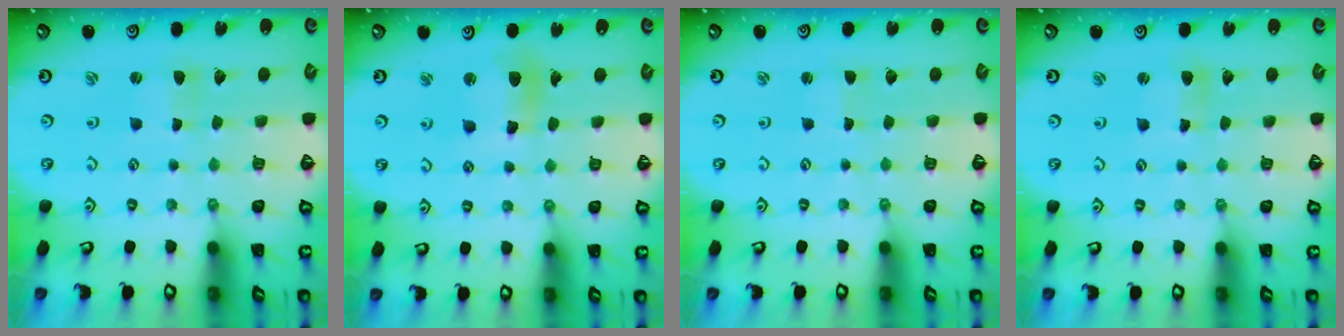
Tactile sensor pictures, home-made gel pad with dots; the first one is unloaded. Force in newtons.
{"total": 10.4, "press": 10.3, "slide": 1.5}
{"total": 1.1, "press": 1.1, "slide": 0.1}
{"total": 3.1, "press": 3.1, "slide": 0.3}